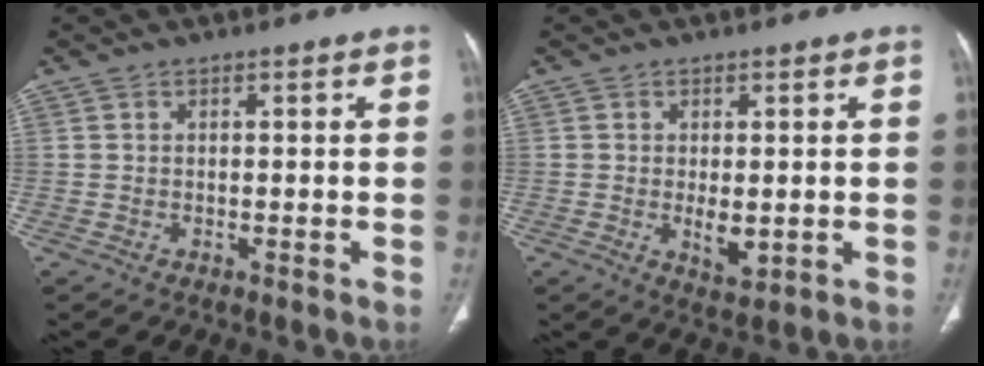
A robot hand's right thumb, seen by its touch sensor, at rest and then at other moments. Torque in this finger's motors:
{"motor_torque": [2.70, 2.31, 0.88, -0.81, 0.17]}